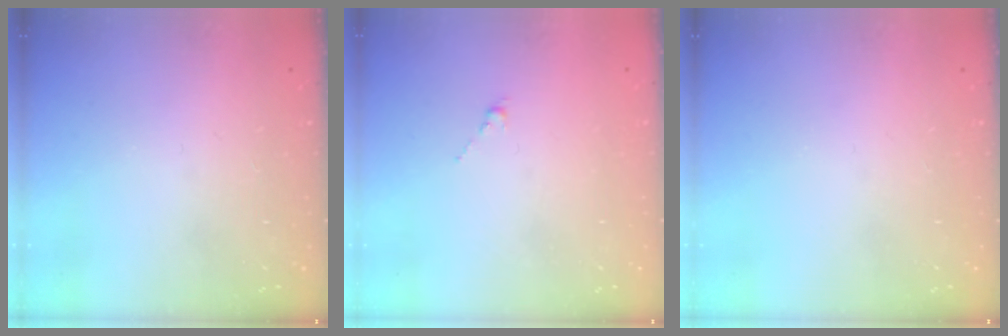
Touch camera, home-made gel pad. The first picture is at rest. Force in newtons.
{"total": 0.0}
{"total": 0.0}